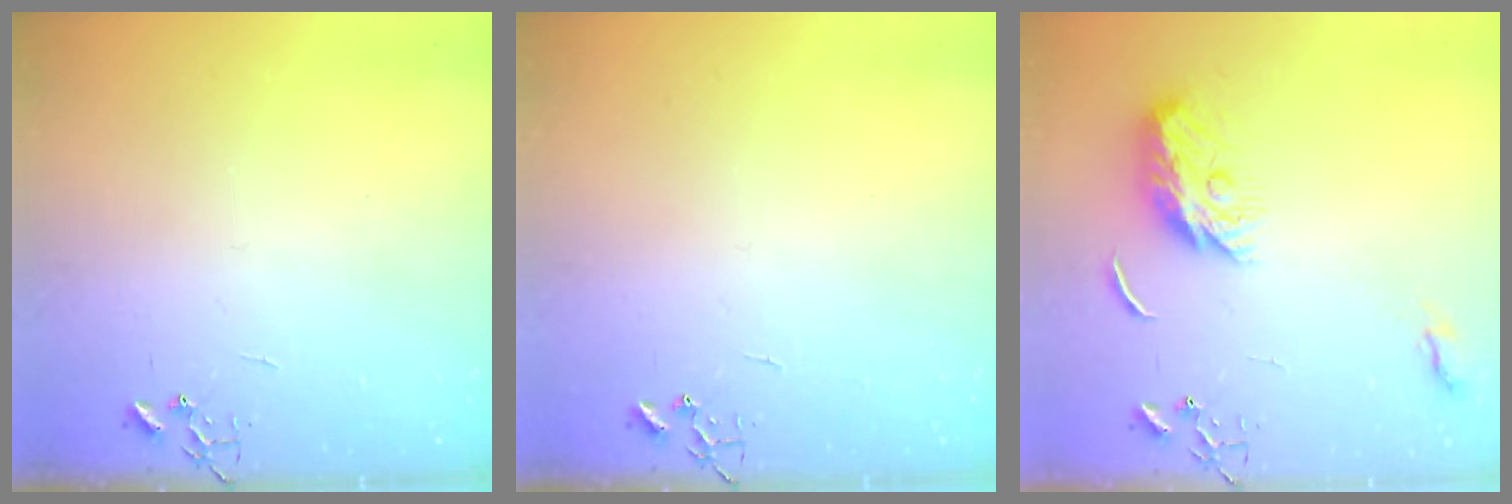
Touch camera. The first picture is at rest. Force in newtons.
{"total": 0.0}
{"total": 10.2, "press": 10.2, "slide": 0.1}